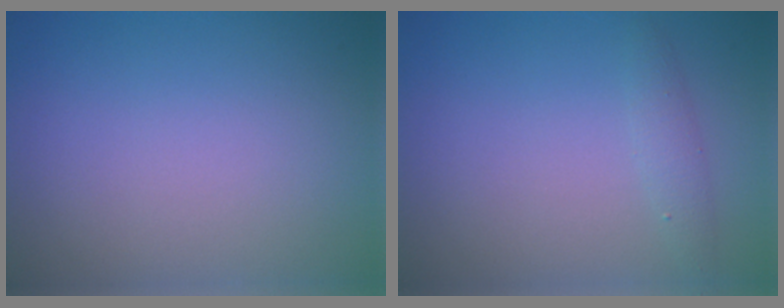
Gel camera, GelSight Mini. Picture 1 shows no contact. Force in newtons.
{"total": 1.3, "press": 1.3, "slide": 0.1}